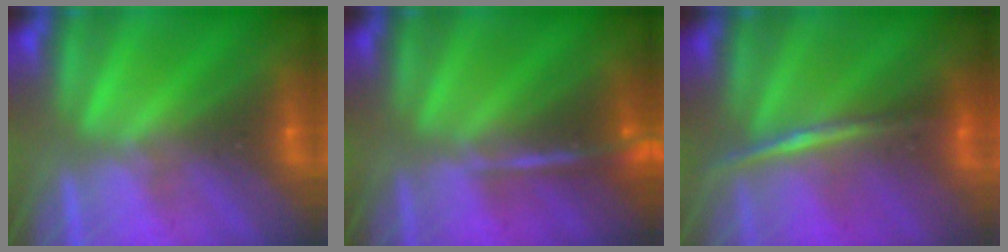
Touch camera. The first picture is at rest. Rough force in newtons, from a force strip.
{"total": 2.4}
{"total": 1.9}